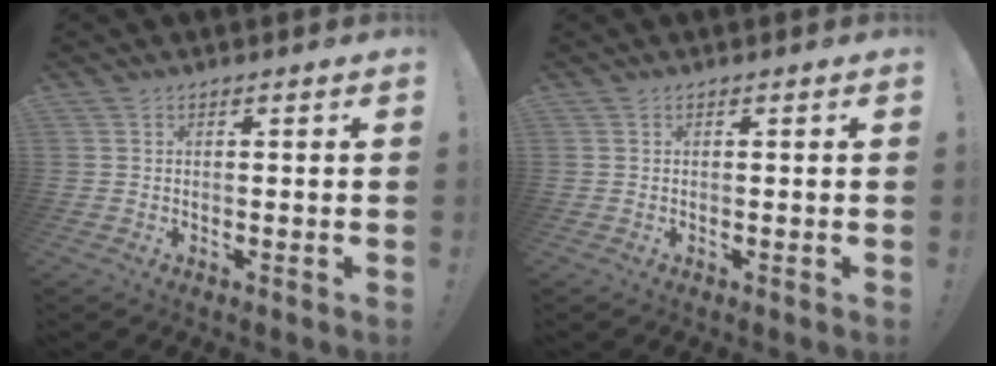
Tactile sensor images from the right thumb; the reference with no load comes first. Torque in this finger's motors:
{"motor_torque": [0.00, 0.00, 0.00, 0.00, 0.00]}